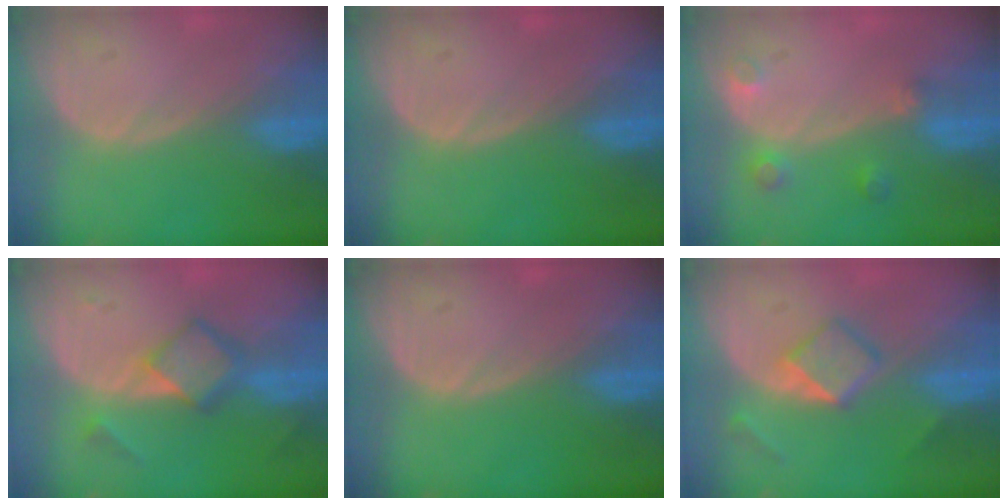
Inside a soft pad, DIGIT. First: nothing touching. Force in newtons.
{"total": 0.0}
{"total": 3.0, "press": 2.8, "slide": 1.1}
{"total": 6.0, "press": 5.1, "slide": 3.1}
{"total": 0.0}
{"total": 5.3, "press": 4.6, "slide": 2.7}